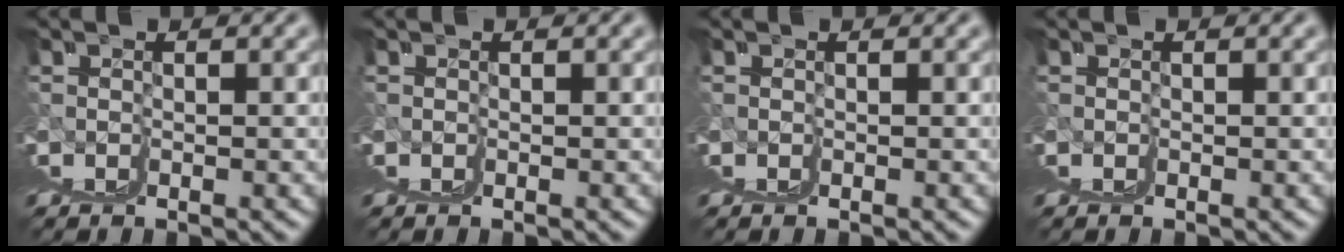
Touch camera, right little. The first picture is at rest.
{"total": 0.0}
{"total": 0.0}
{"total": 0.0}